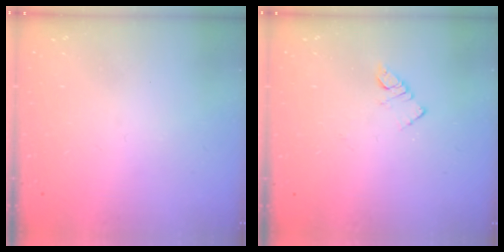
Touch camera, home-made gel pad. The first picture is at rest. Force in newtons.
{"total": 3.9, "press": 3.8, "slide": 0.4}